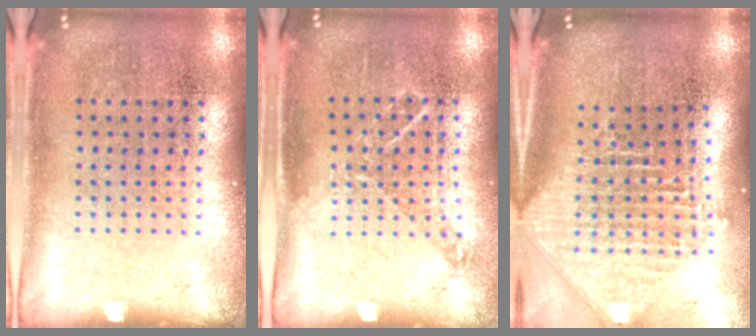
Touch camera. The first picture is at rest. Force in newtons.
{"total": 0.9, "press": 0.8, "slide": 0.3}
{"total": 2.5, "press": 2.0, "slide": 1.6}